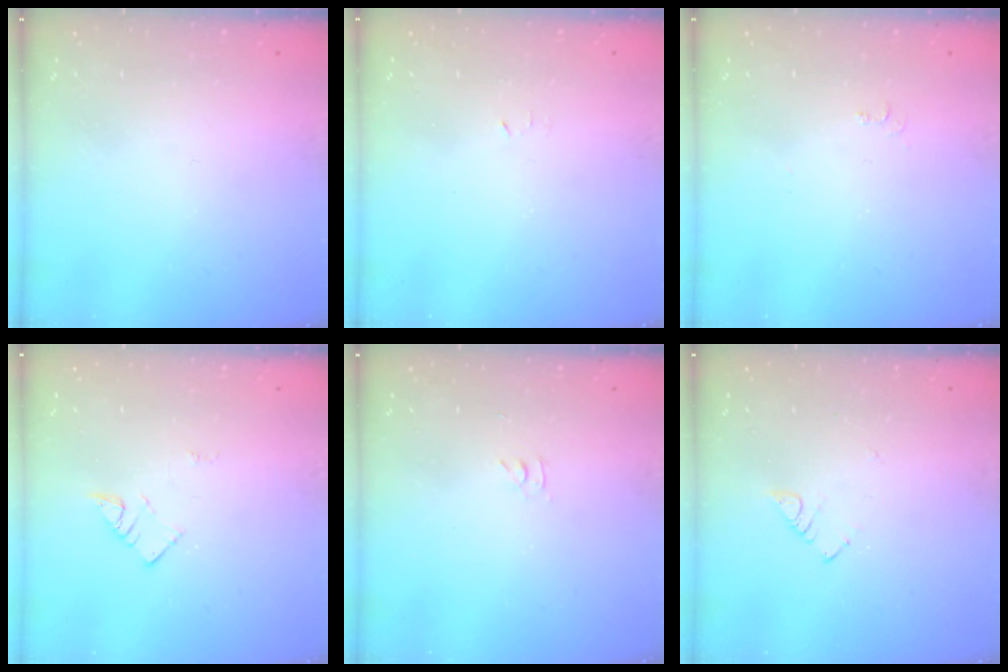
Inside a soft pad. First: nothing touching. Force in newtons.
{"total": 2.4, "press": 2.4, "slide": 0.4}
{"total": 6.1, "press": 6.1, "slide": 0.7}
{"total": 3.0, "press": 3.0, "slide": 0.4}
{"total": 2.8, "press": 2.8, "slide": 0.4}
{"total": 3.0, "press": 2.9, "slide": 0.4}